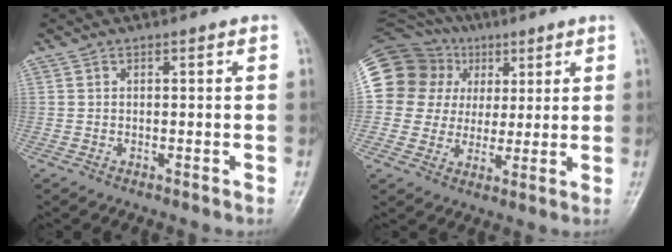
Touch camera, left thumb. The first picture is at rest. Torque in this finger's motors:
{"motor_torque": [0.36, 0.42, 0.05, -0.25, 0.02]}